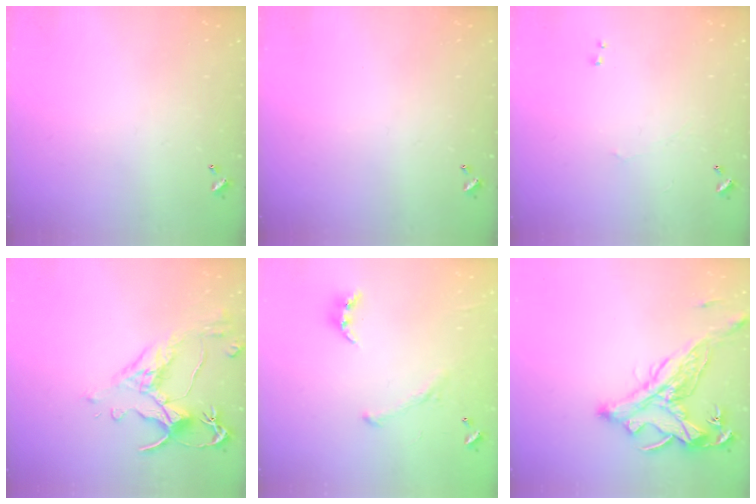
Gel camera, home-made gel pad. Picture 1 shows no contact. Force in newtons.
{"total": 0.0}
{"total": 0.7, "press": 0.1, "slide": 0.7}
{"total": 3.5, "press": 3.2, "slide": 1.5}
{"total": 1.6, "press": 1.4, "slide": 0.8}
{"total": 5.4, "press": 5.1, "slide": 1.8}